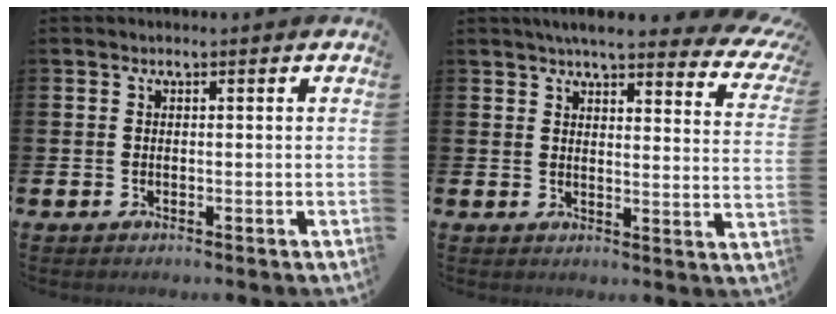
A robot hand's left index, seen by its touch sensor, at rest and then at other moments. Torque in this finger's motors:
{"motor_torque": [1.07, -1.07, 0.31, 0.10]}